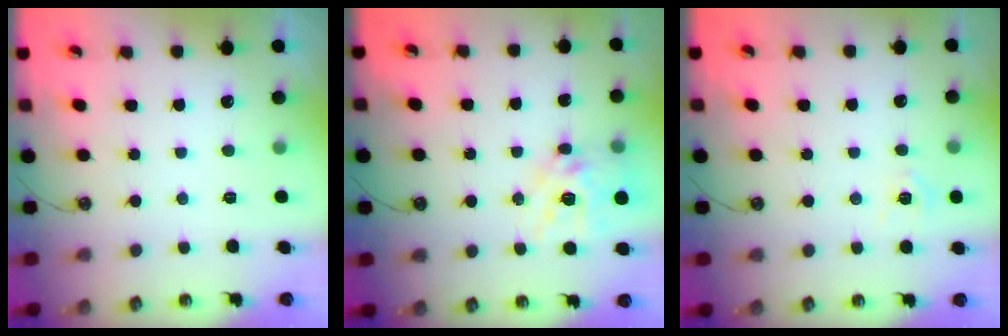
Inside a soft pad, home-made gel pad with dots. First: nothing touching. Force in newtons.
{"total": 14.7, "press": 14.7, "slide": 1.4}
{"total": 6.0, "press": 6.0, "slide": 0.6}